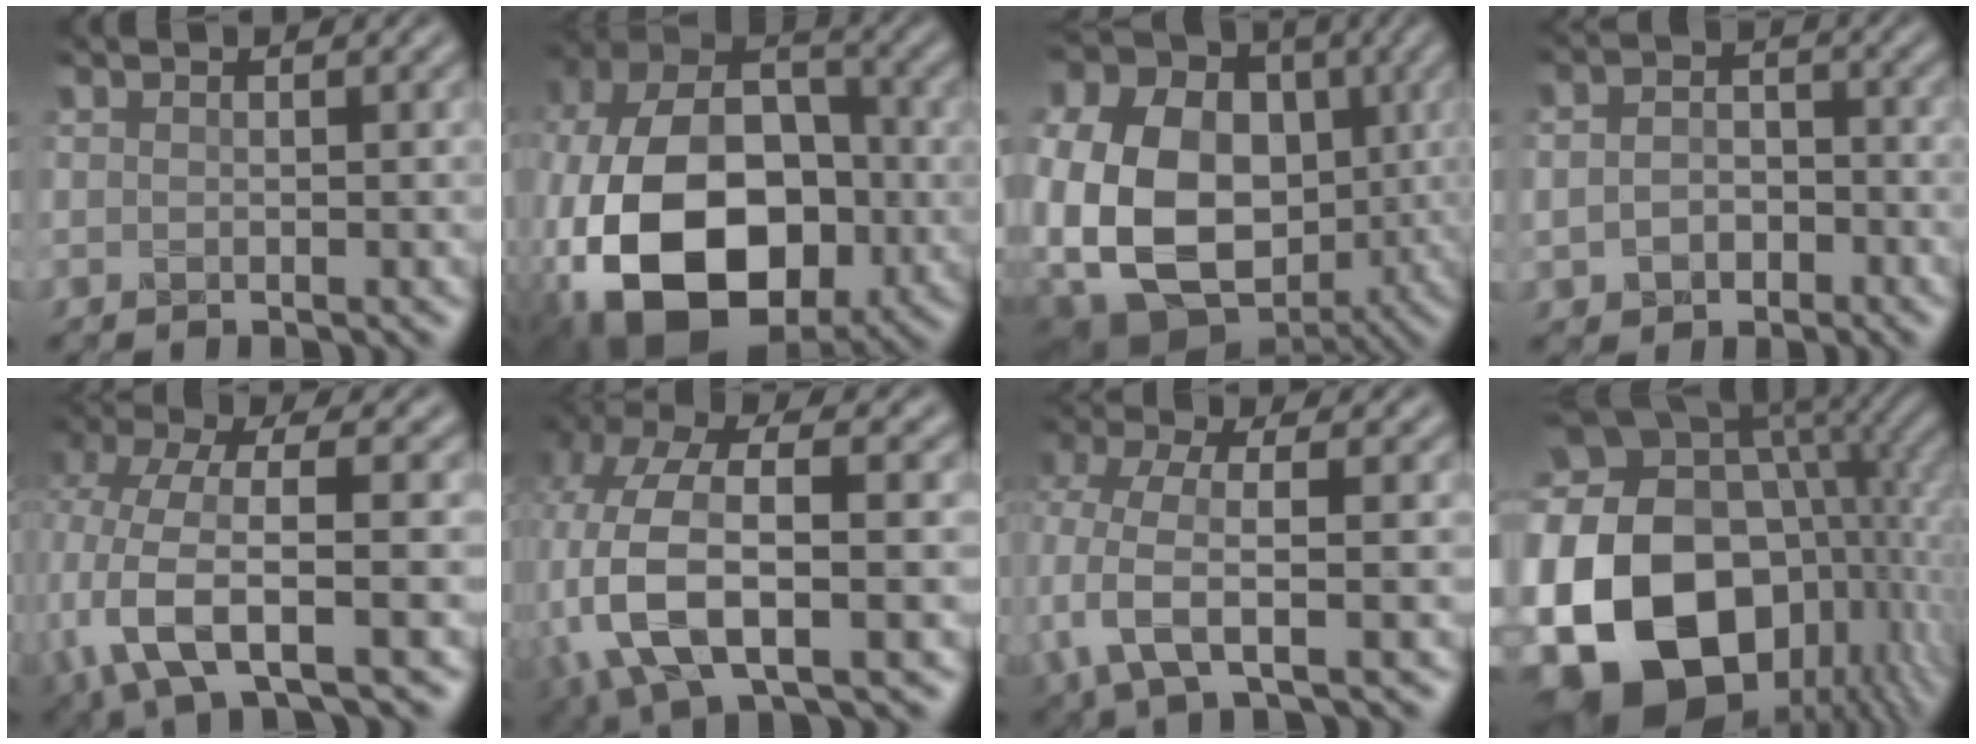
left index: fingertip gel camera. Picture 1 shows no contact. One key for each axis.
{"total": 16.0, "fx": -4.1, "fy": 10.6, "fz": 11.3, "tx": -0.213, "ty": -0.002, "tz": -0.080}
{"total": 20.9, "fx": -1.3, "fy": 17.7, "fz": 11.0, "tx": -0.257, "ty": -0.013, "tz": -0.056}
{"total": 3.0, "fx": -0.9, "fy": 2.4, "fz": 1.6, "tx": -0.032, "ty": 0.000, "tz": -0.021}
{"total": 7.1, "fx": -1.2, "fy": 2.7, "fz": 6.5, "tx": -0.139, "ty": -0.003, "tz": -0.031}
{"total": 9.9, "fx": -1.4, "fy": 5.2, "fz": 8.3, "tx": -0.183, "ty": 0.001, "tz": -0.025}
{"total": 5.1, "fx": -0.4, "fy": 2.0, "fz": 4.7, "tx": -0.111, "ty": -0.005, "tz": -0.015}
{"total": 23.7, "fx": -3.5, "fy": 18.9, "fz": 13.8, "tx": -0.276, "ty": -0.024, "tz": -0.098}